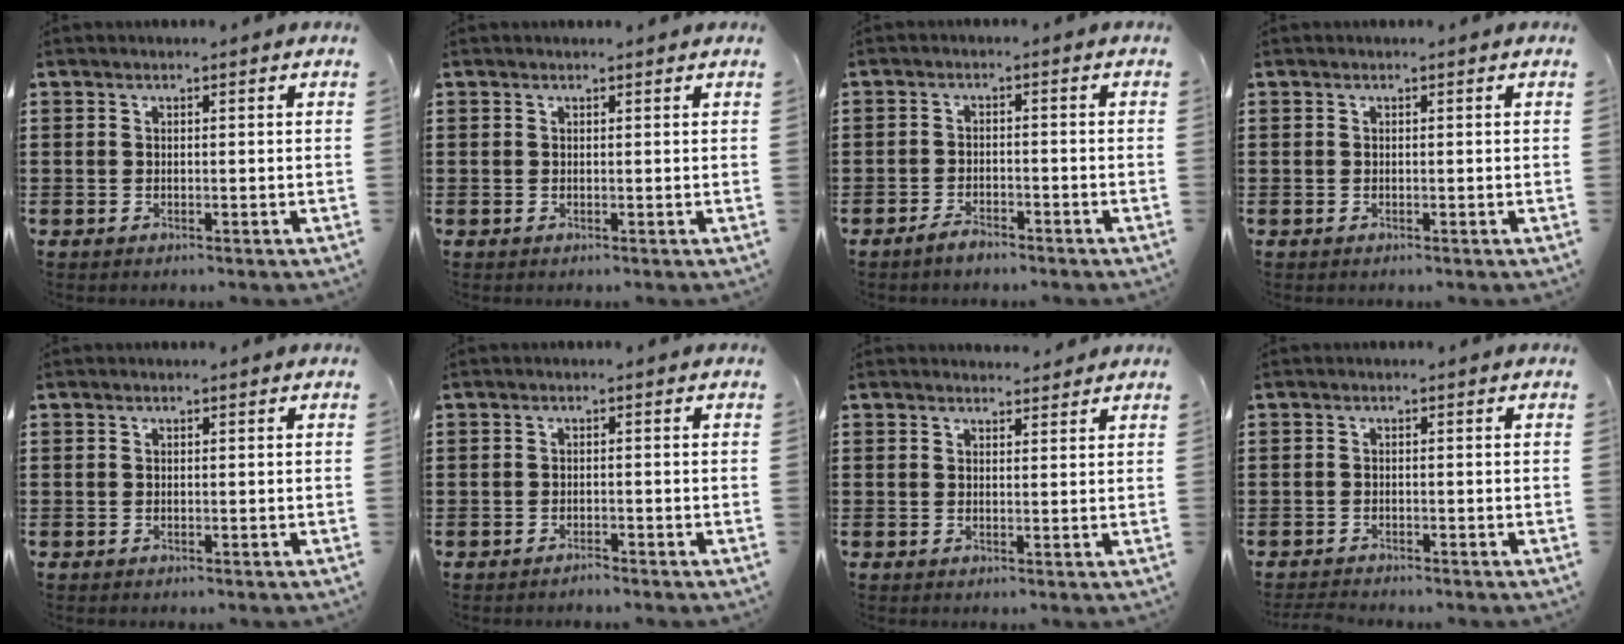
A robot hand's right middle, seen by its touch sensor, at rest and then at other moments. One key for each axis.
{"total": 0.0}
{"total": 2.3, "fx": -2.1, "fy": 0.5, "fz": 0.9, "tx": -0.019, "ty": 0.001, "tz": -0.039}
{"total": 0.0}
{"total": 0.0}
{"total": 1.0, "fx": -1.0, "fy": 0.0, "fz": 0.2, "tx": -0.008, "ty": -0.001, "tz": -0.020}
{"total": 1.7, "fx": 1.6, "fy": 0.4, "fz": 0.1, "tx": 0.002, "ty": 0.001, "tz": 0.030}
{"total": 1.6, "fx": -1.6, "fy": 0.1, "fz": 0.2, "tx": -0.009, "ty": -0.003, "tz": -0.033}